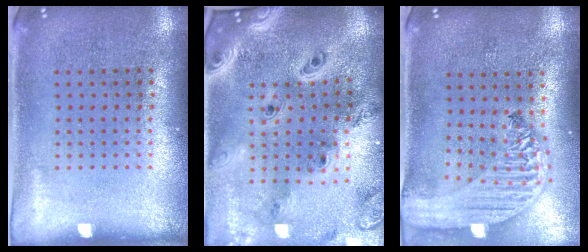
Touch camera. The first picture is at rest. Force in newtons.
{"total": 4.0, "press": 3.0, "slide": 2.7}
{"total": 3.2, "press": 2.5, "slide": 2.0}